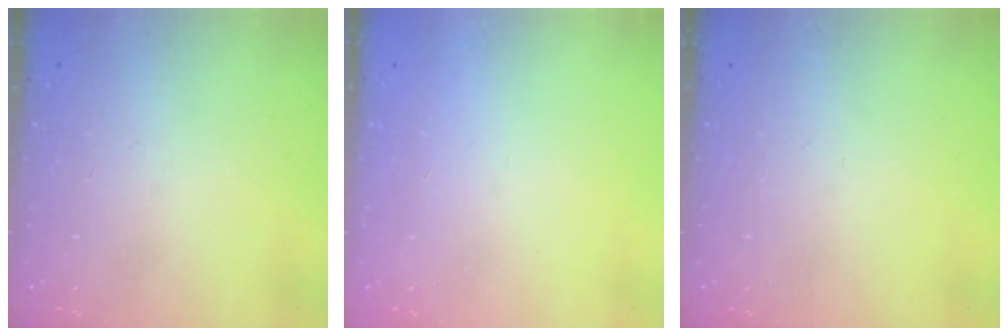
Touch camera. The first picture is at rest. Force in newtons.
{"total": 1.5, "press": 1.5, "slide": 0.1}
{"total": 0.0}